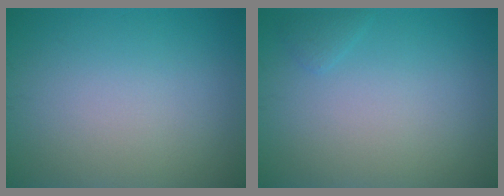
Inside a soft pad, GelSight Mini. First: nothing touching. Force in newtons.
{"total": 0.7, "press": 0.7, "slide": 0.1}